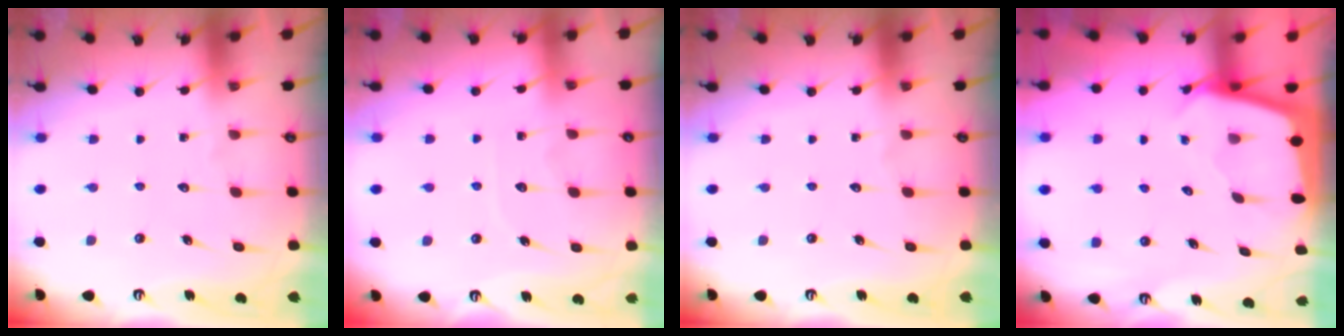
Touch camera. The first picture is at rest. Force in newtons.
{"total": 4.9, "press": 4.8, "slide": 0.5}
{"total": 0.0}
{"total": 2.5, "press": 2.5, "slide": 0.1}